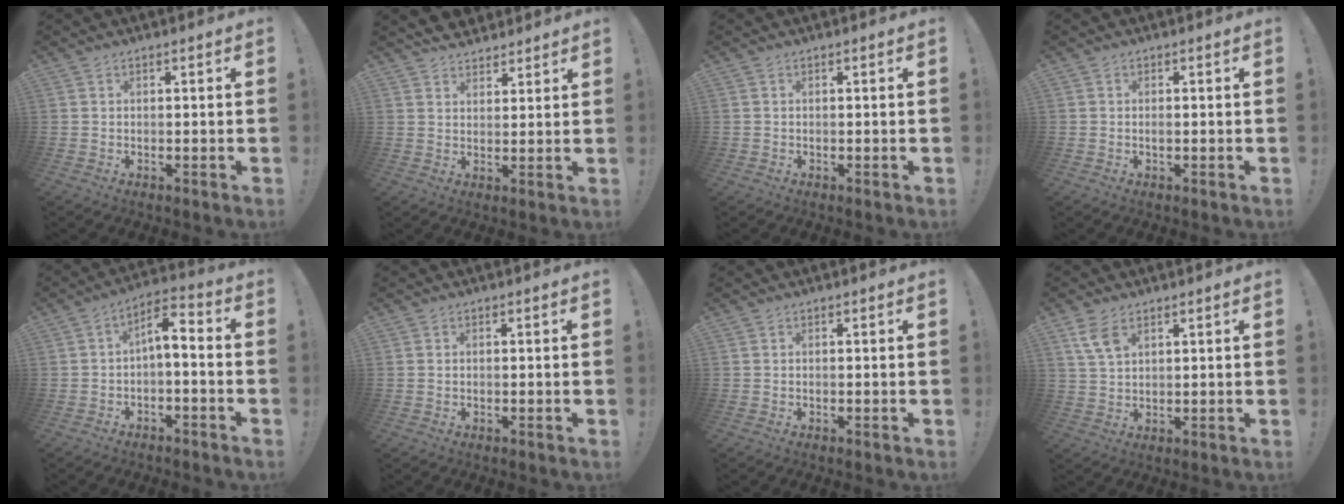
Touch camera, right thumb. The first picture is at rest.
{"total": 5.0, "force": [4.5, 2.3, 0.2], "torque": [-0.003, -0.024, 0.084]}
{"total": 0.7, "force": [-0.4, 0.5, 0.1], "torque": [0.000, 0.003, -0.008]}
{"total": 1.3, "force": [-0.1, 1.3, 0.3], "torque": [0.002, 0.000, -0.003]}
{"total": 5.6, "force": [-0.9, 2.1, 5.1], "torque": [-0.083, 0.006, -0.017]}
{"total": 0.0}
{"total": 0.0}
{"total": 6.3, "force": [3.6, 3.2, 4.1], "torque": [-0.073, -0.013, 0.068]}